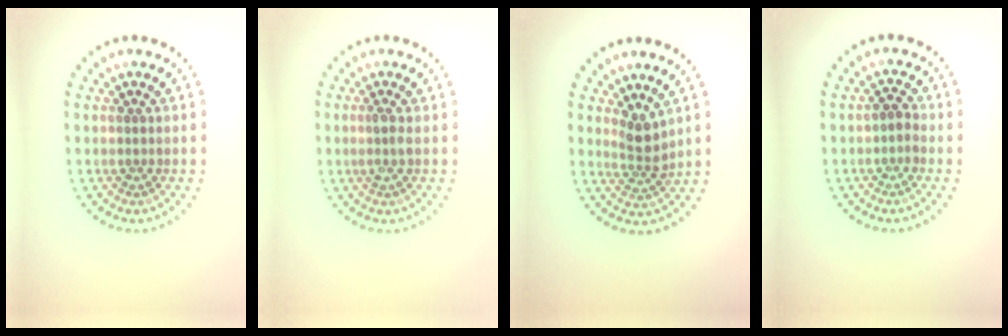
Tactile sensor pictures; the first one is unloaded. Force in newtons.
{"total": 1.2, "press": 1.0, "slide": 0.7}
{"total": 2.4, "press": 1.8, "slide": 1.6}
{"total": 1.2, "press": 1.0, "slide": 0.6}